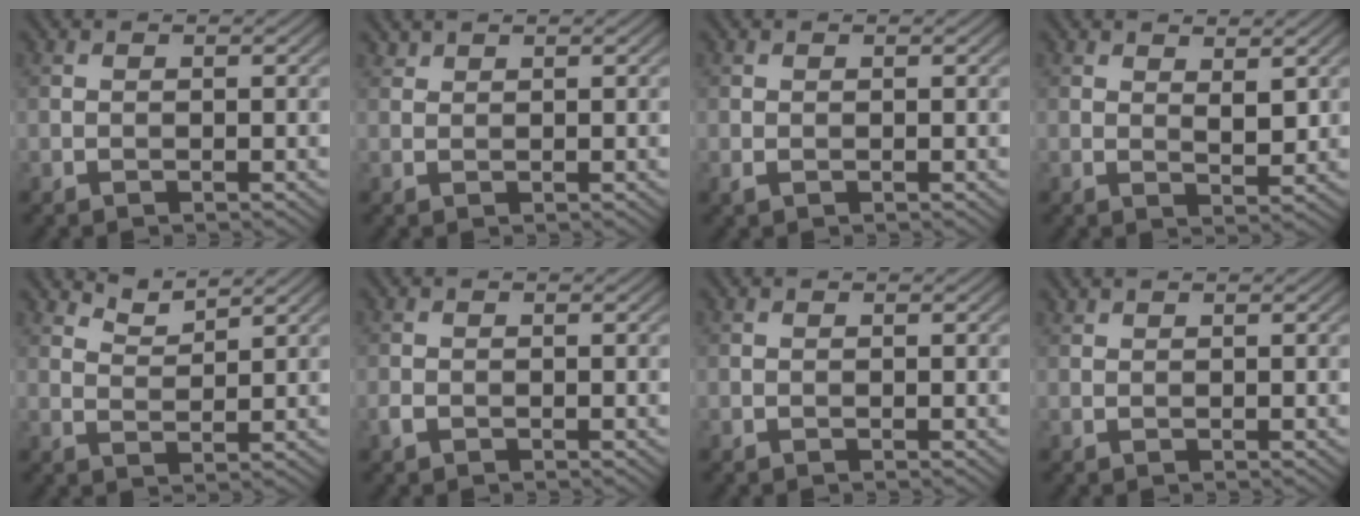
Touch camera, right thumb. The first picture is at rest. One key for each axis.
{"total": 1.0, "fx": 1.0, "fy": 0.2, "fz": 0.2, "tx": -0.006, "ty": 0.002, "tz": 0.023}
{"total": 0.8, "fx": -0.1, "fy": 0.6, "fz": 0.5, "tx": -0.013, "ty": -0.003, "tz": -0.001}
{"total": 2.7, "fx": 1.6, "fy": 1.0, "fz": 1.8, "tx": -0.031, "ty": -0.007, "tz": 0.030}
{"total": 2.8, "fx": 2.7, "fy": 0.3, "fz": 0.9, "tx": -0.020, "ty": -0.002, "tz": 0.057}
{"total": 0.9, "fx": -0.5, "fy": 0.6, "fz": 0.5, "tx": -0.012, "ty": -0.001, "tz": -0.013}
{"total": 0.0}
{"total": 0.6, "fx": 0.6, "fy": 0.0, "fz": 0.1, "tx": -0.003, "ty": 0.003, "tz": 0.013}